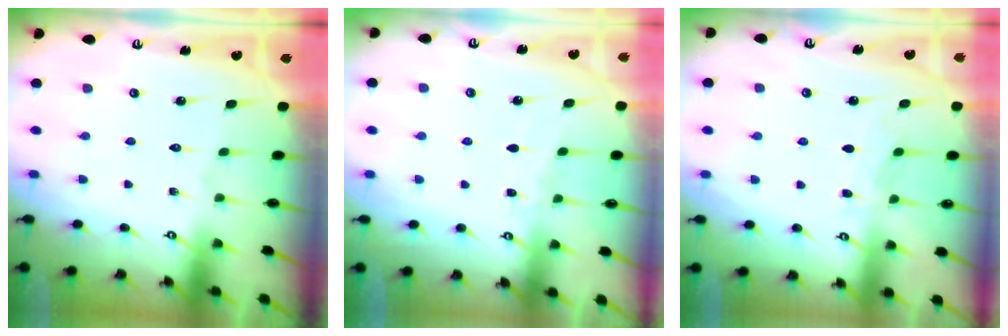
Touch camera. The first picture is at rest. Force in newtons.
{"total": 2.8, "press": 2.8, "slide": 0.4}
{"total": 5.3, "press": 5.2, "slide": 0.4}